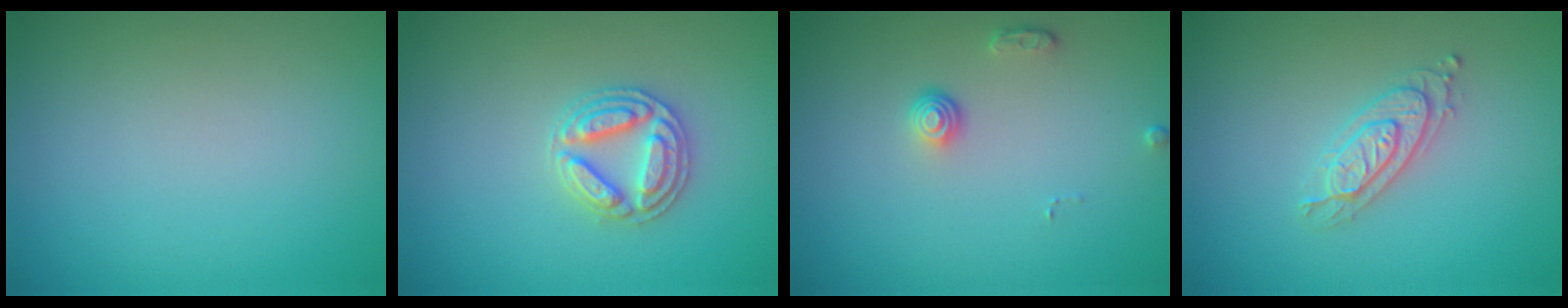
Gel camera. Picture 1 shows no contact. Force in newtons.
{"total": 2.9, "press": 2.9, "slide": 0.2}
{"total": 1.3, "press": 1.0, "slide": 0.9}
{"total": 2.4, "press": 2.2, "slide": 0.9}